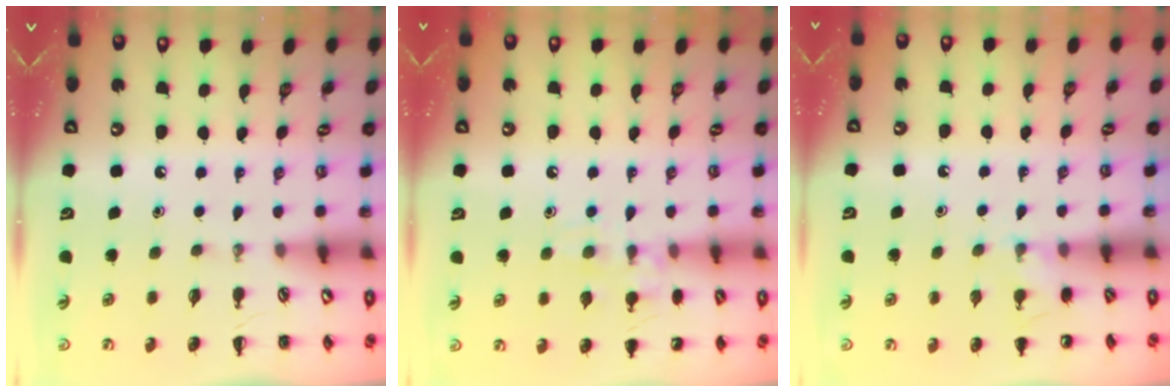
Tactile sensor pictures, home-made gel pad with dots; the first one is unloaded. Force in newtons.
{"total": 9.2, "press": 9.2, "slide": 1.3}
{"total": 5.5, "press": 5.2, "slide": 1.9}